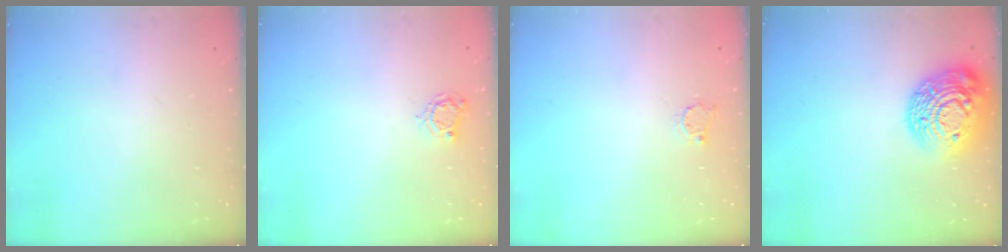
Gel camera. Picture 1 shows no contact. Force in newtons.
{"total": 5.1, "press": 5.1, "slide": 0.2}
{"total": 3.1, "press": 3.1, "slide": 0.3}
{"total": 21.4, "press": 21.3, "slide": 1.4}